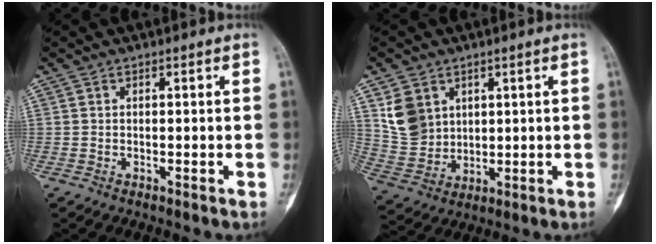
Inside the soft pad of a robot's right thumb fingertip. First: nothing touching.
{"total": 8.7, "force": [3.7, 6.8, 4.0], "torque": [-0.062, -0.016, 0.089]}